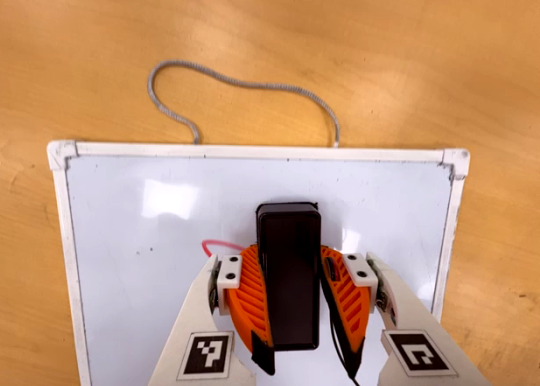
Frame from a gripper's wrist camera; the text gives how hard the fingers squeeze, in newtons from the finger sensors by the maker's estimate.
{"total": 12.7, "left": 12.1, "right": 13.3}